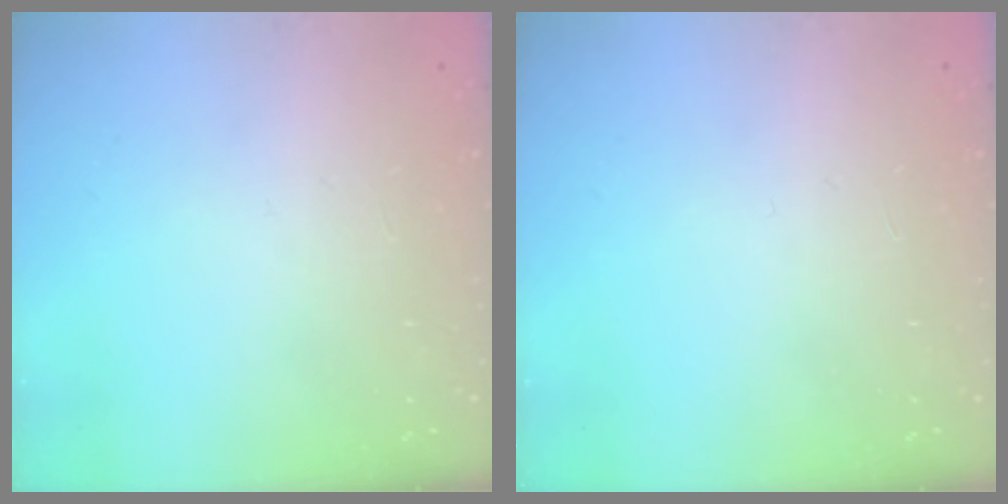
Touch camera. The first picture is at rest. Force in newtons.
{"total": 0.0}